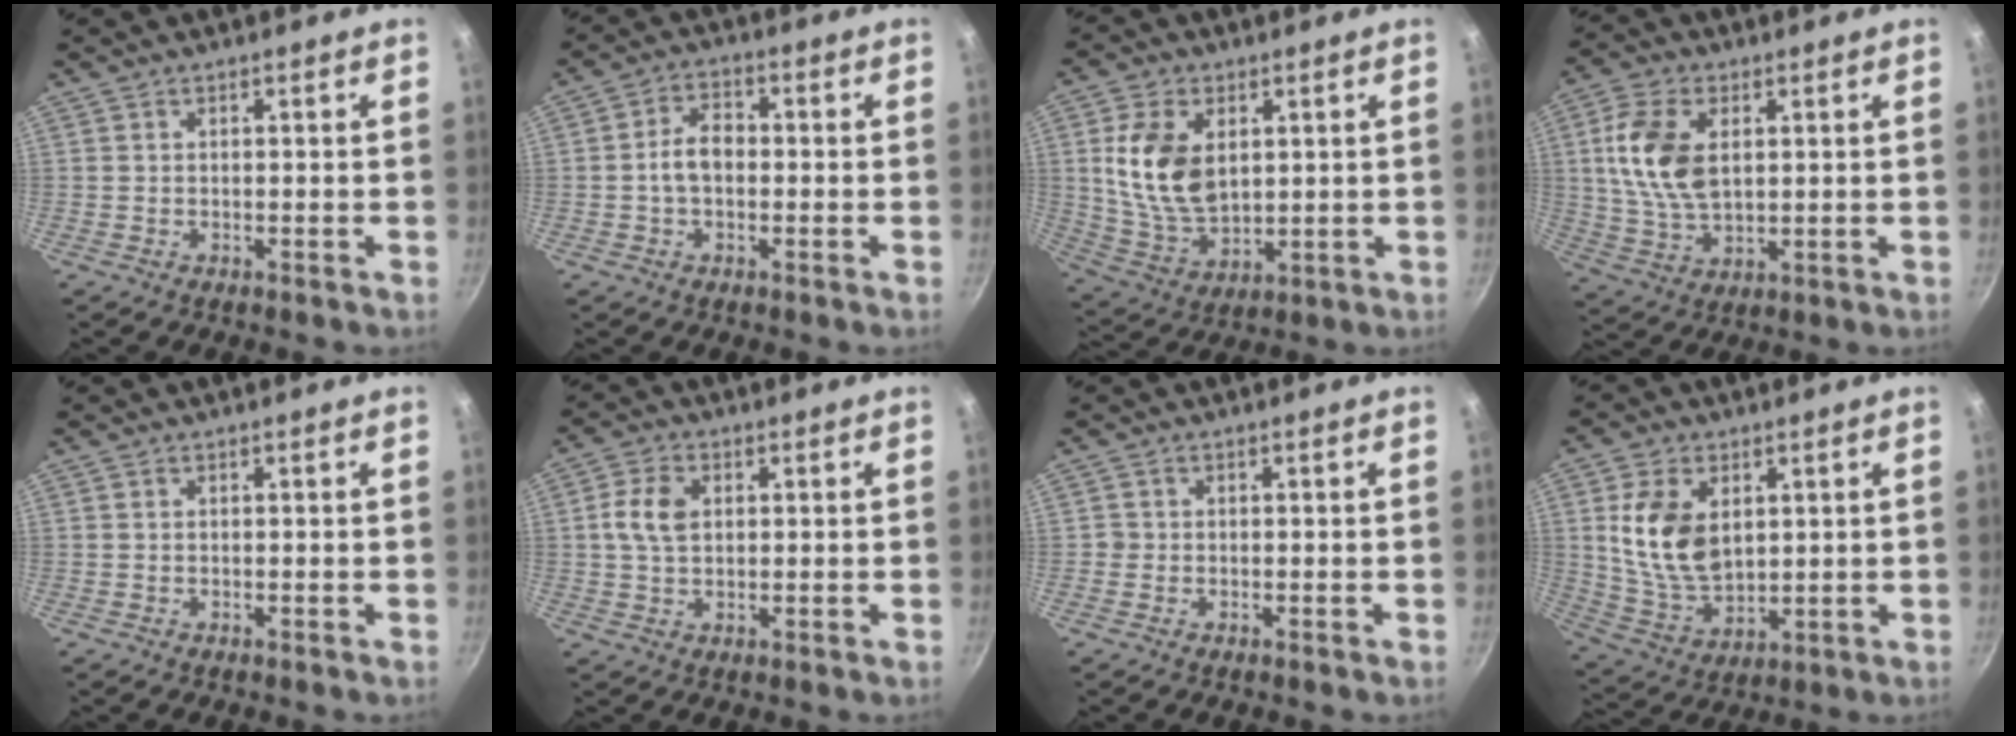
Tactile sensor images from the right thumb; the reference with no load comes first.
{"total": 5.6, "force": [-0.6, 3.8, 4.1], "torque": [-0.058, 0.023, -0.017]}
{"total": 13.5, "force": [2.8, 8.8, 9.8], "torque": [-0.168, -0.020, 0.063]}
{"total": 12.7, "force": [2.6, 7.6, 9.8], "torque": [-0.181, -0.007, 0.051]}
{"total": 0.0}
{"total": 6.1, "force": [1.0, 4.2, 4.3], "torque": [-0.074, 0.008, 0.015]}
{"total": 1.0, "force": [-0.3, 0.9, 0.1], "torque": [-0.001, 0.002, -0.007]}
{"total": 13.1, "force": [2.9, 8.7, 9.4], "torque": [-0.161, -0.023, 0.066]}